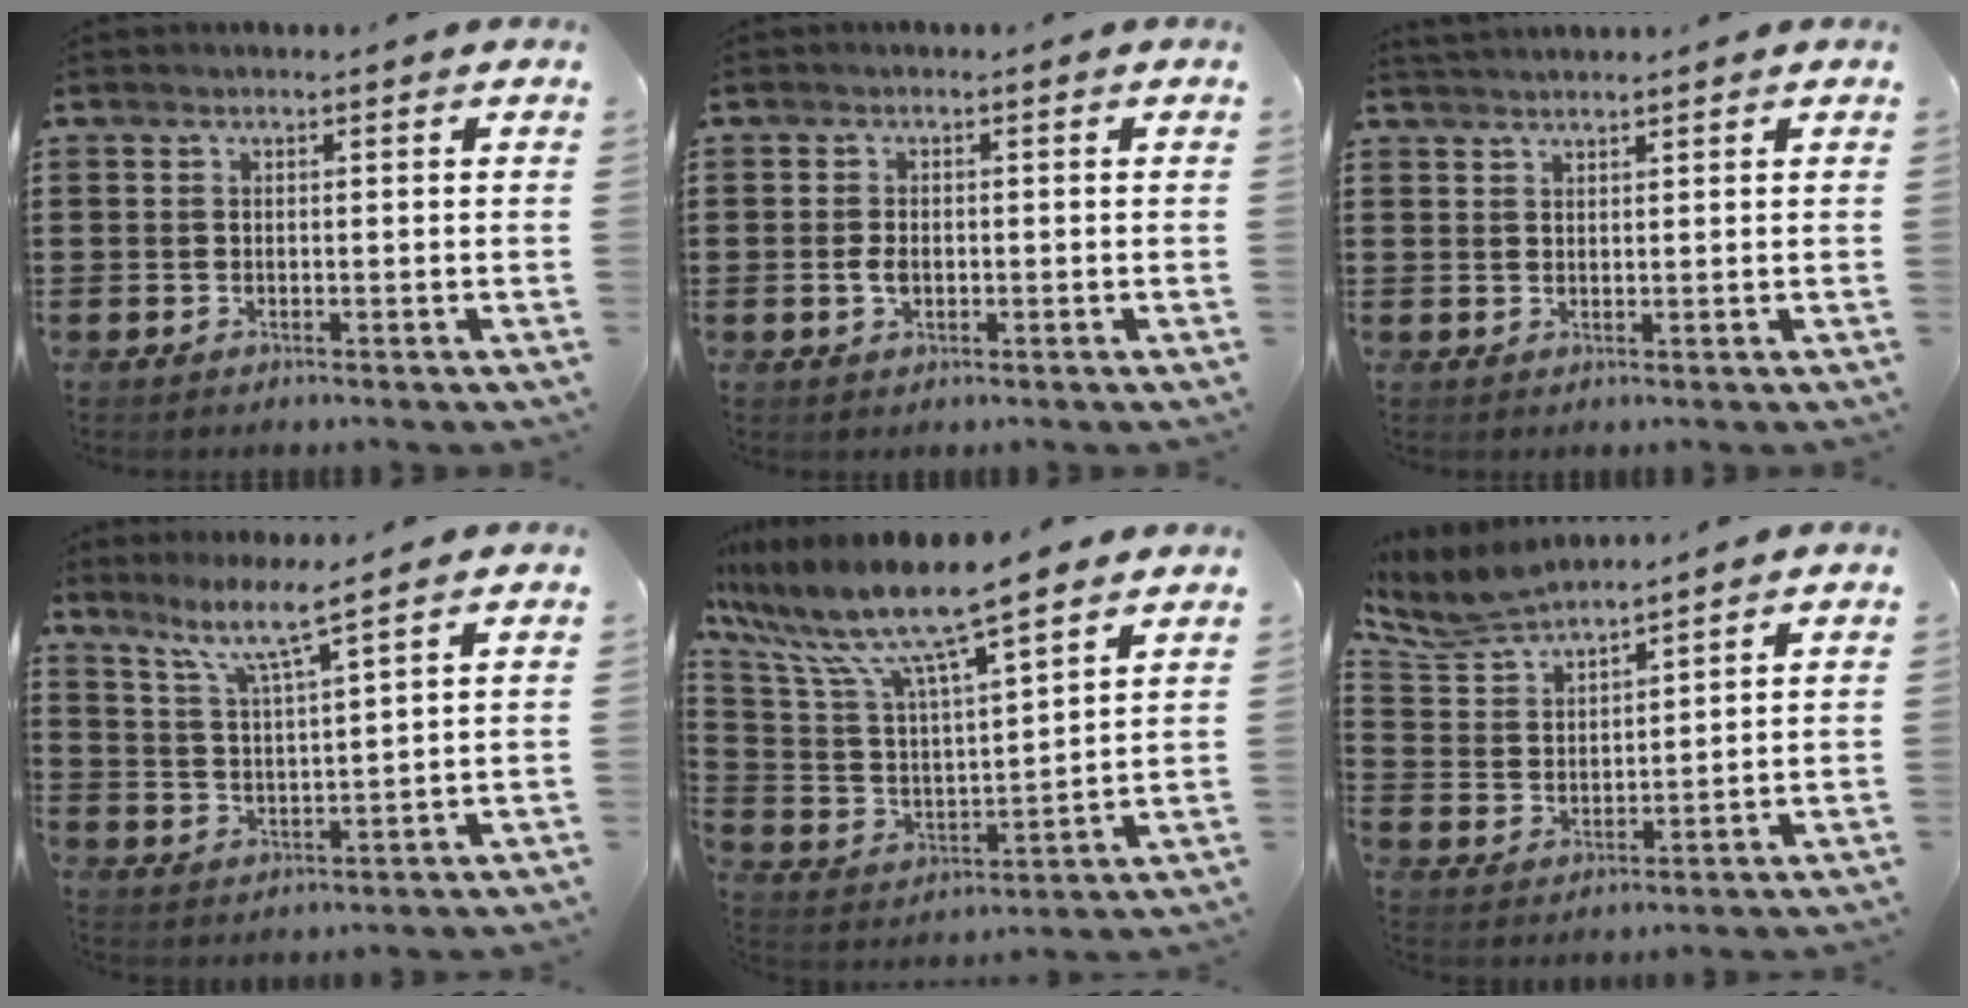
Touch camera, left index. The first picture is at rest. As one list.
[{"total": 2.3, "force": [-0.2, 1.3, 1.8], "torque": [-0.051, -0.002, -0.009]}, {"total": 1.5, "force": [1.5, -0.1, 0.2], "torque": [-0.006, 0.002, 0.031]}, {"total": 5.6, "force": [4.5, -0.4, 3.2], "torque": [-0.080, -0.022, 0.075]}, {"total": 10.7, "force": [8.9, 0.7, 5.9], "torque": [-0.159, -0.055, 0.146]}, {"total": 6.6, "force": [6.2, 1.1, 1.9], "torque": [-0.065, -0.023, 0.112]}]